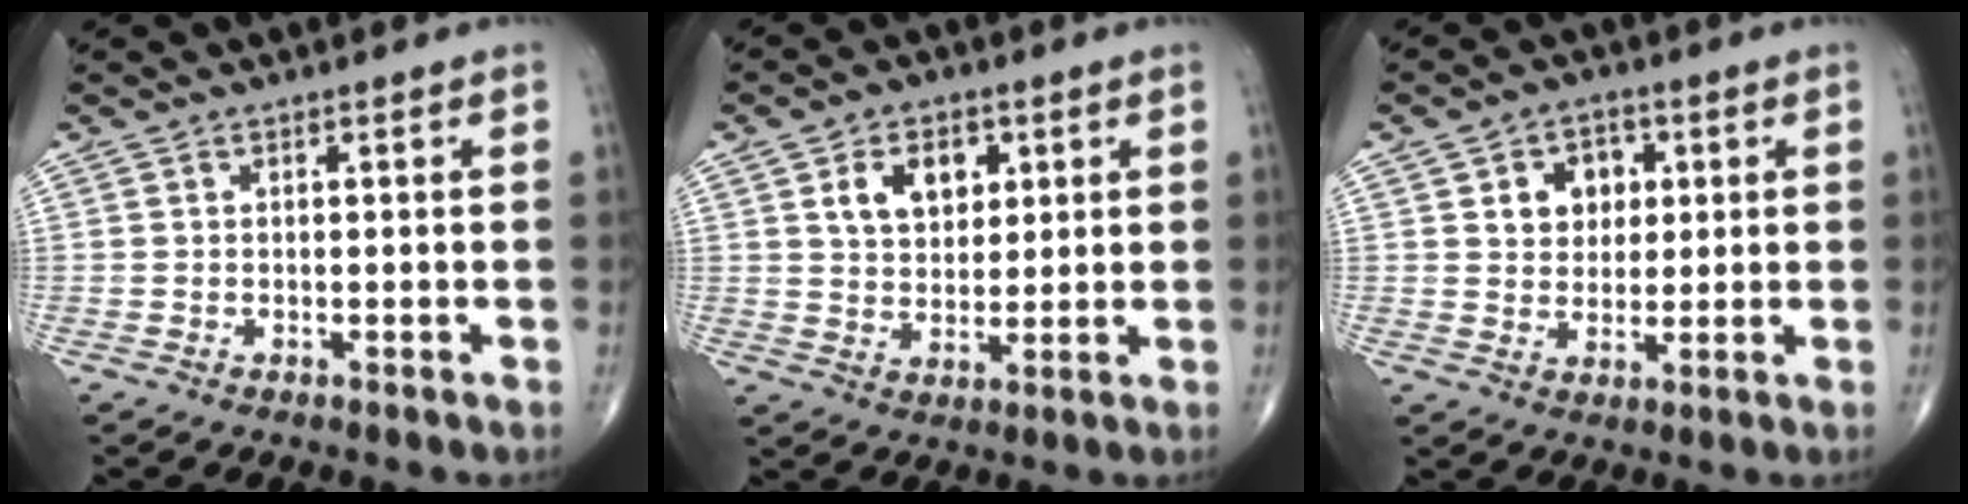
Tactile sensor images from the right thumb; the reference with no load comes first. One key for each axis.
{"total": 8.3, "fx": 3.2, "fy": 5.6, "fz": 5.3, "tx": -0.056, "ty": -0.016, "tz": 0.055}
{"total": 7.1, "fx": 2.2, "fy": 5.6, "fz": 3.8, "tx": -0.021, "ty": -0.005, "tz": 0.032}